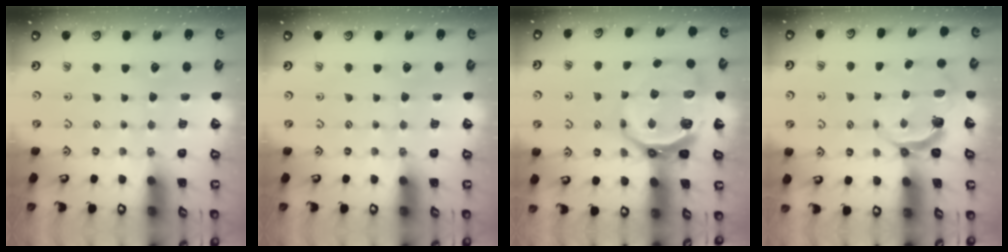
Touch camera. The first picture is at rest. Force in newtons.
{"total": 0.0}
{"total": 14.0, "press": 13.2, "slide": 4.7}
{"total": 4.7, "press": 3.3, "slide": 3.4}